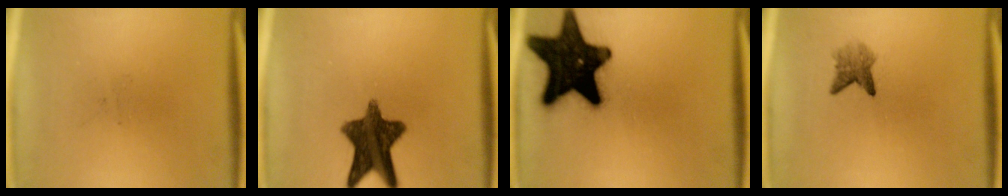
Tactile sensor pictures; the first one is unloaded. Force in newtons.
{"total": 11.5}
{"total": 19.7}
{"total": 2.6}